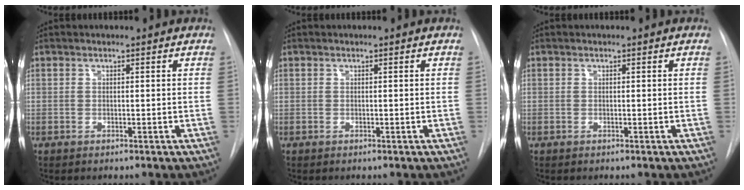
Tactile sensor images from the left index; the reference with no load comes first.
{"total": 0.0}
{"total": 0.0}